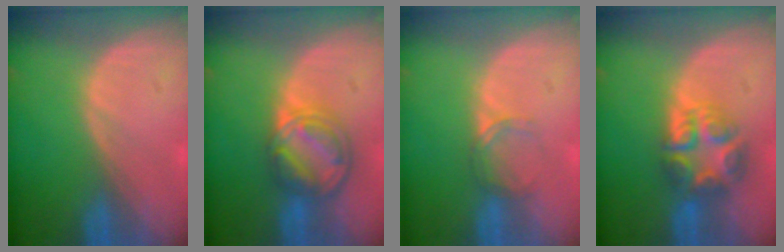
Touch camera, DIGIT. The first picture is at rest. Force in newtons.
{"total": 8.1, "press": 6.9, "slide": 4.1}
{"total": 2.2, "press": 2.2, "slide": 0.2}
{"total": 7.7, "press": 6.7, "slide": 3.7}